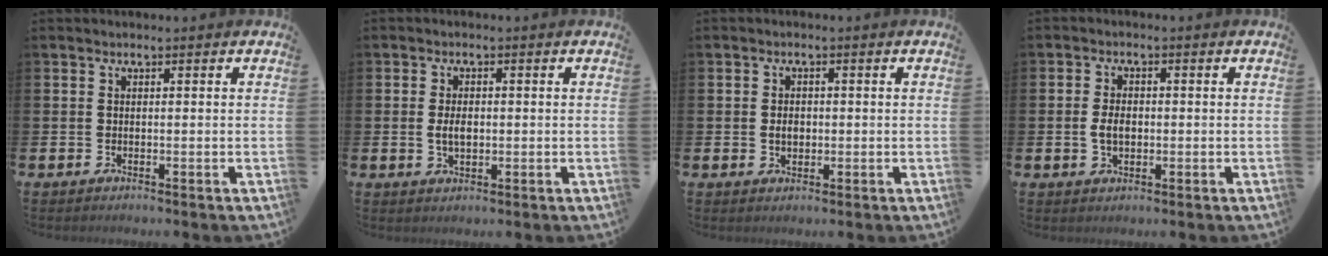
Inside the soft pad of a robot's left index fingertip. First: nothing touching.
{"total": 2.9, "force": [0.0, 1.7, 2.3], "torque": [-0.031, 0.001, -0.004]}
{"total": 2.2, "force": [0.0, 1.6, 1.6], "torque": [-0.009, -0.001, -0.007]}
{"total": 3.1, "force": [-0.1, 2.0, 2.3], "torque": [-0.031, 0.001, -0.007]}